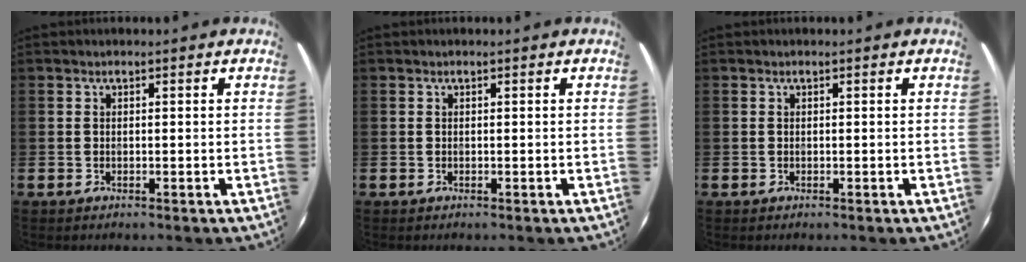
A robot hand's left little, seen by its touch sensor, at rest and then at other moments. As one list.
[{"total": 0.0}, {"total": 0.0}]